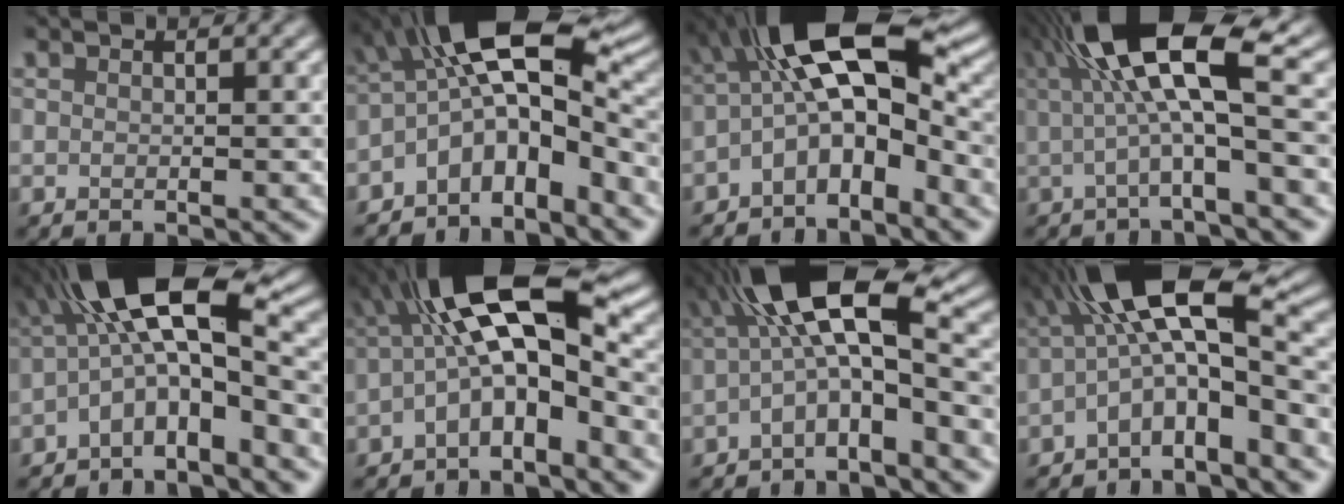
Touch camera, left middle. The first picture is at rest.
{"total": 8.9, "force": [-2.3, 4.1, 7.5], "torque": [-0.111, 0.022, -0.055]}
{"total": 9.3, "force": [-1.1, 4.2, 8.2], "torque": [-0.133, 0.028, -0.041]}
{"total": 9.1, "force": [1.9, 2.4, 8.5], "torque": [-0.150, 0.014, 0.026]}
{"total": 9.5, "force": [-1.7, 3.4, 8.7], "torque": [-0.140, 0.027, -0.048]}
{"total": 9.4, "force": [-1.1, 3.2, 8.7], "torque": [-0.148, 0.029, -0.038]}
{"total": 8.5, "force": [-1.0, 2.7, 8.0], "torque": [-0.132, 0.031, -0.038]}
{"total": 9.3, "force": [-1.9, 3.1, 8.6], "torque": [-0.134, 0.028, -0.049]}